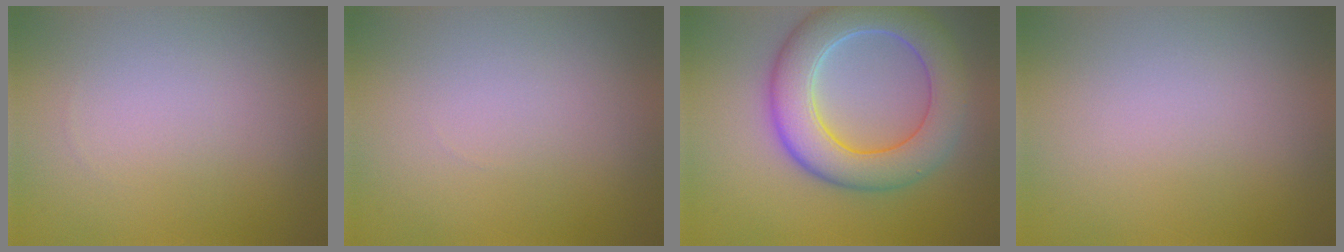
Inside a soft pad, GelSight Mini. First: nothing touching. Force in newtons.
{"total": 0.0}
{"total": 8.3, "press": 8.3, "slide": 0.7}
{"total": 0.0}